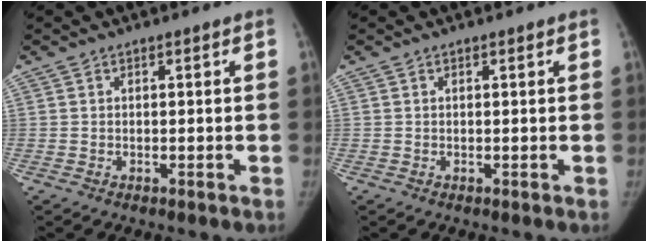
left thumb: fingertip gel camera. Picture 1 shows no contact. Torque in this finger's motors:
{"motor_torque": [0.27, 0.14, 0.34, 0.24, -0.03]}